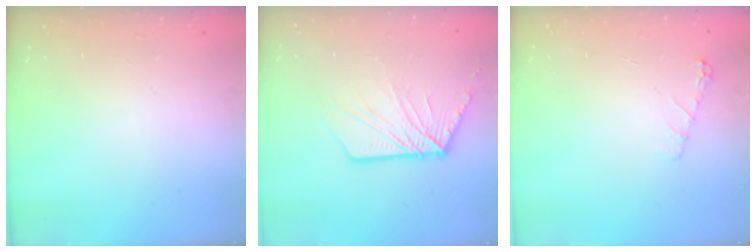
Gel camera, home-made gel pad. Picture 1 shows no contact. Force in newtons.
{"total": 11.2, "press": 11.1, "slide": 1.5}
{"total": 5.1, "press": 5.1, "slide": 0.4}